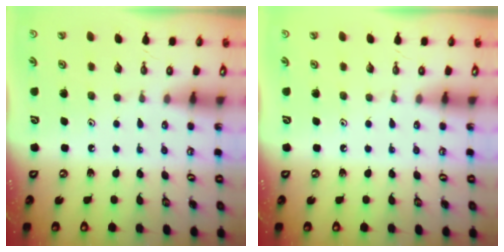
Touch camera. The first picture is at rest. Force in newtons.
{"total": 0.0}